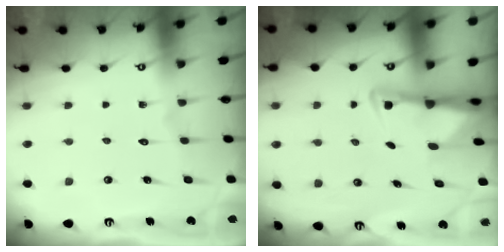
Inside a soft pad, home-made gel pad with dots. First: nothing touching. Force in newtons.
{"total": 3.0, "press": 2.9, "slide": 0.7}